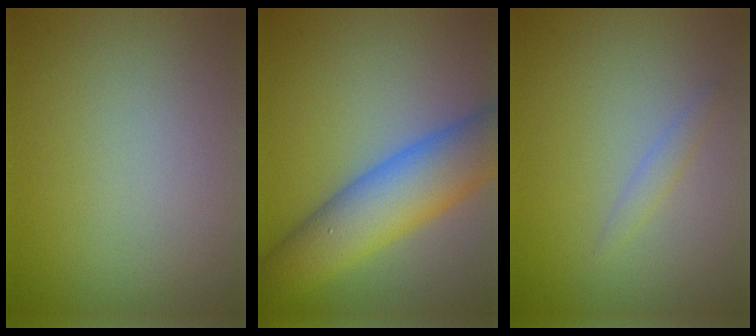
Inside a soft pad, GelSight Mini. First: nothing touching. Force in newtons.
{"total": 8.4, "press": 8.4, "slide": 0.3}
{"total": 1.1, "press": 1.1, "slide": 0.2}